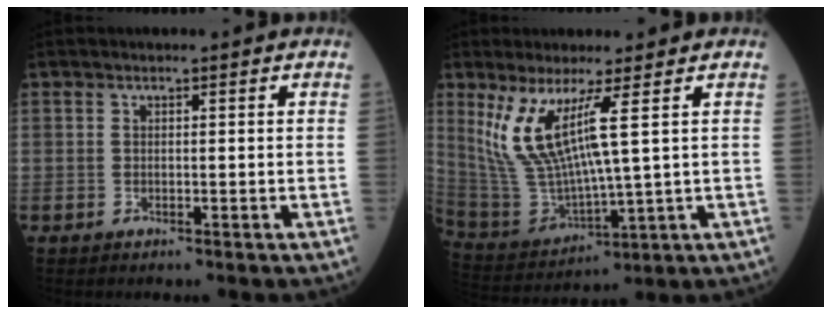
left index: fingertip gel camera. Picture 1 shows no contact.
{"total": 10.8, "force": [4.5, 0.7, 9.8], "torque": [-0.225, -0.018, 0.103]}